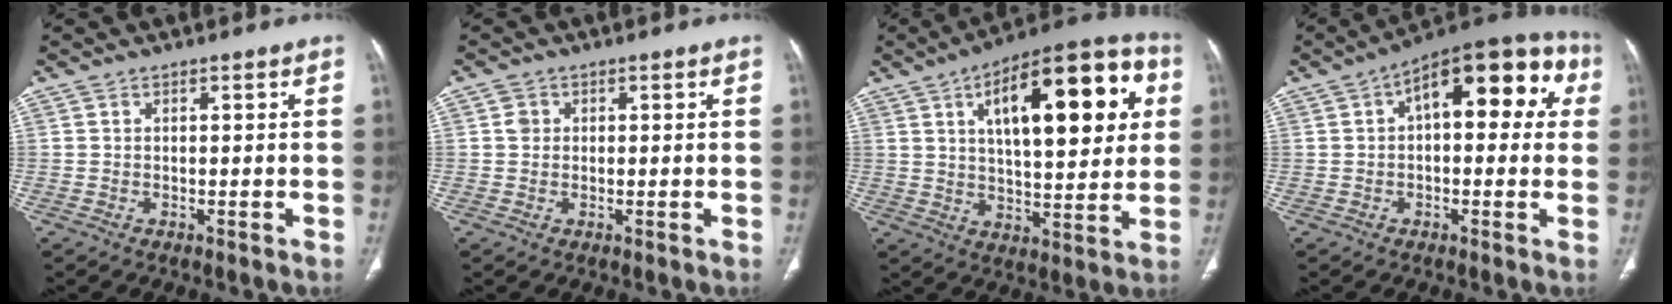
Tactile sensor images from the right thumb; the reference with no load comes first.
{"total": 1.7, "force": [0.4, 1.5, 0.6], "torque": [-0.005, 0.000, 0.006]}
{"total": 24.5, "force": [7.4, 9.9, 21.2], "torque": [-0.270, 0.007, 0.102]}
{"total": 17.8, "force": [4.4, 8.5, 15.0], "torque": [-0.156, 0.037, 0.048]}